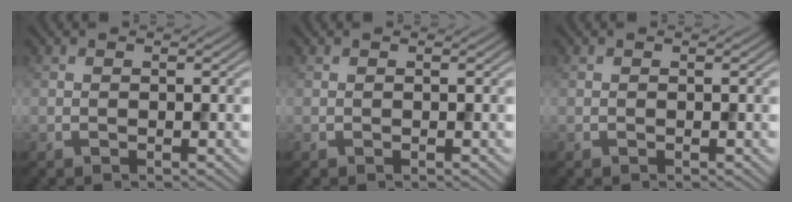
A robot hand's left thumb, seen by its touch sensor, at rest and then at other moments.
{"total": 0.0}
{"total": 0.0}